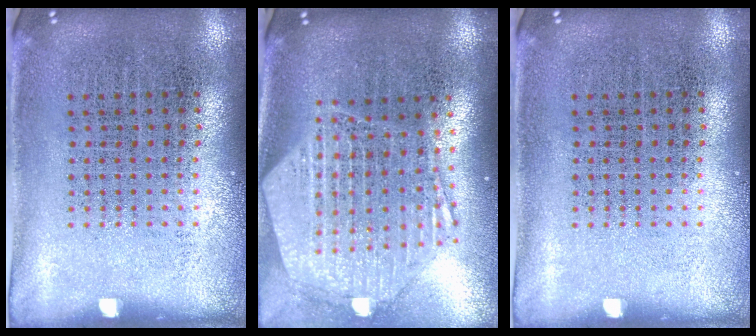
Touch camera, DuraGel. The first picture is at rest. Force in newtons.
{"total": 2.9, "press": 2.3, "slide": 1.7}
{"total": 0.0}